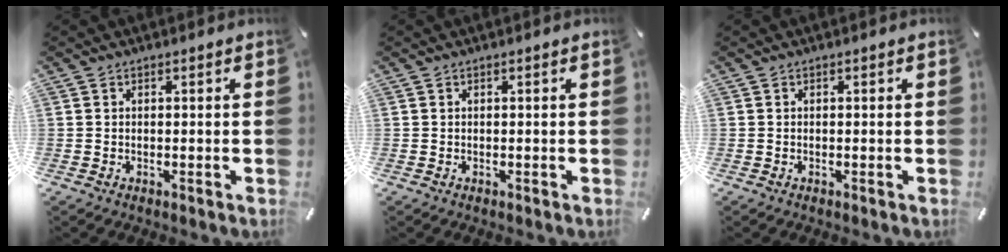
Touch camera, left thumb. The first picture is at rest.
{"total": 0.0}
{"total": 0.0}